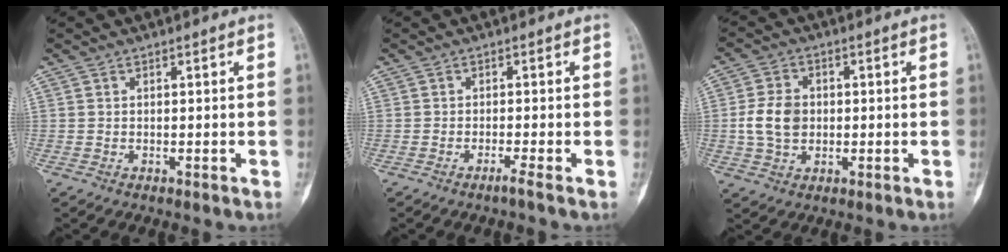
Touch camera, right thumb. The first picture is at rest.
{"total": 1.2, "force": [-0.9, -0.5, 0.6], "torque": [-0.015, 0.000, -0.018]}
{"total": 7.4, "force": [-0.1, 5.6, 4.9], "torque": [-0.083, 0.006, -0.003]}